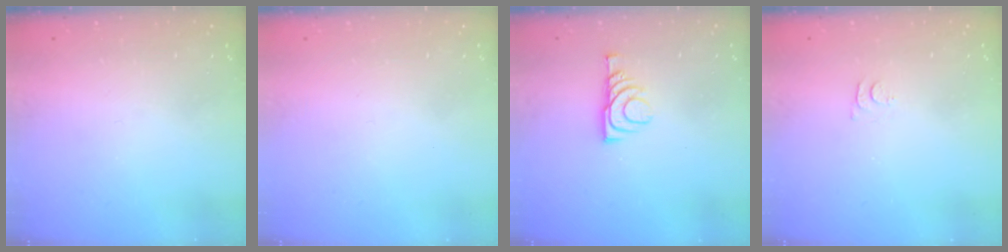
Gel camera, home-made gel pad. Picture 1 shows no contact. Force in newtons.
{"total": 1.8, "press": 1.8, "slide": 0.2}
{"total": 7.2, "press": 7.1, "slide": 1.1}
{"total": 4.4, "press": 4.4, "slide": 0.4}